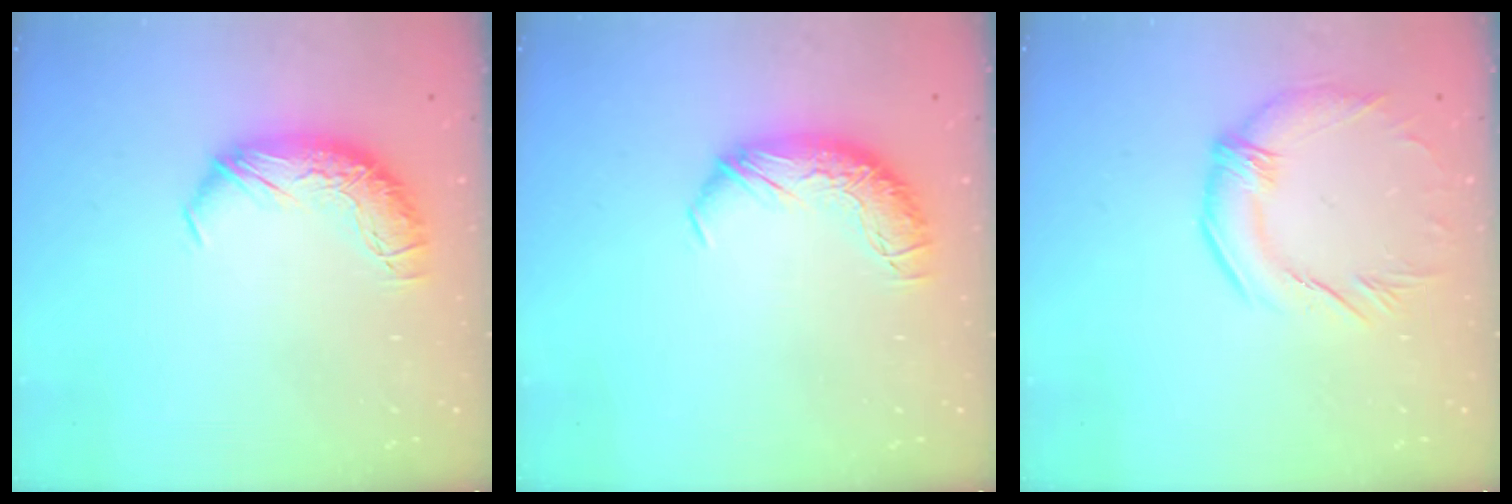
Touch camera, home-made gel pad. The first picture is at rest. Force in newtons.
{"total": 0.0}
{"total": 2.9, "press": 2.5, "slide": 1.5}